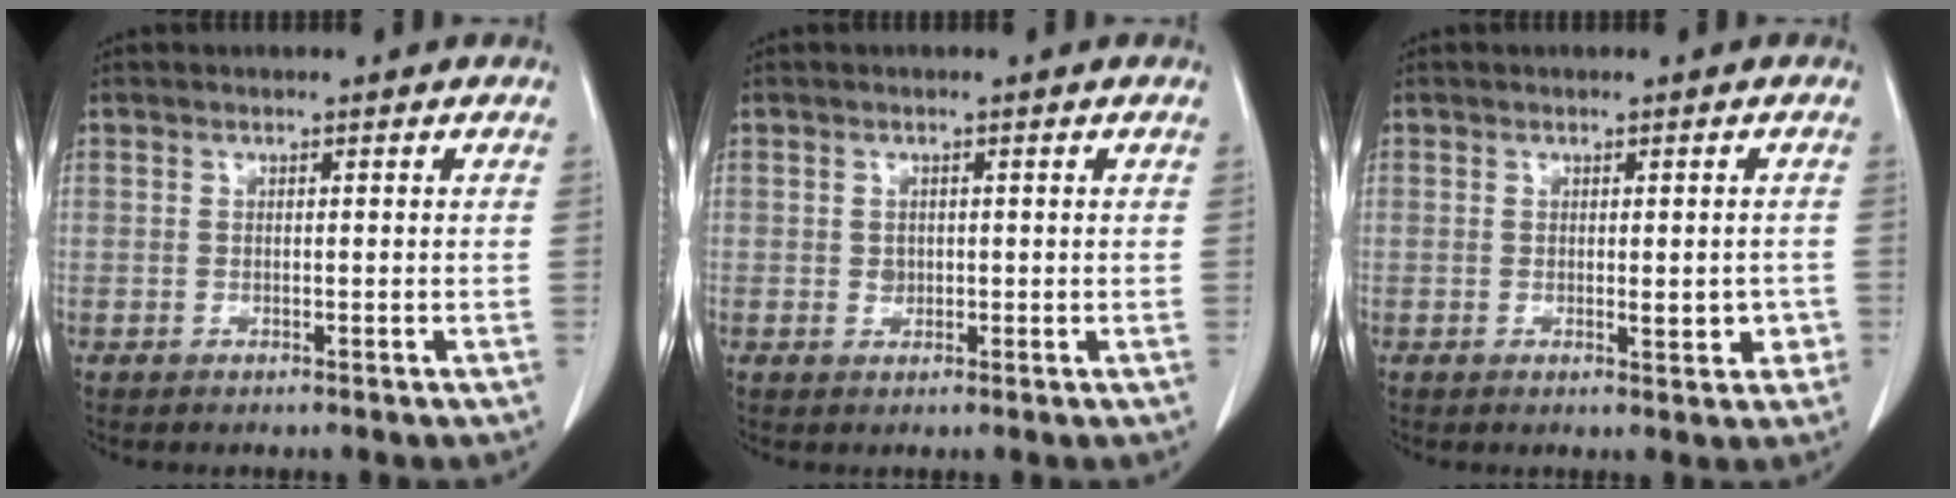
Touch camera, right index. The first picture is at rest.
{"total": 1.2, "force": [0.1, 1.0, 0.6], "torque": [-0.011, 0.000, 0.003]}
{"total": 3.3, "force": [-0.6, 1.2, 3.0], "torque": [-0.034, -0.002, -0.005]}